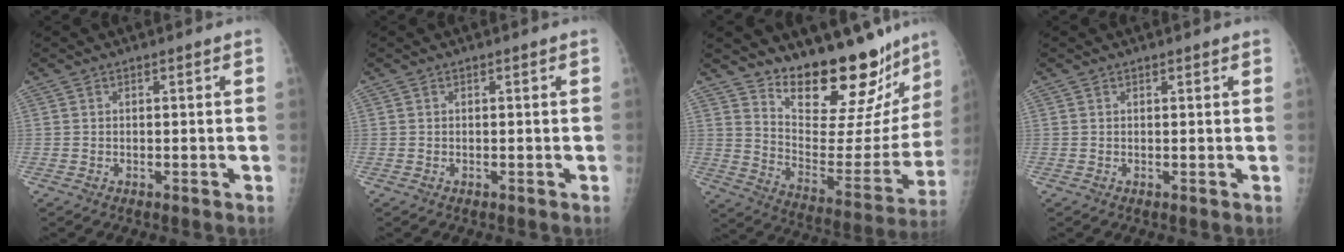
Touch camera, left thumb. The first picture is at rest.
{"total": 0.0}
{"total": 23.8, "force": [20.6, 6.3, 10.1], "torque": [-0.109, -0.161, 0.291]}
{"total": 0.7, "force": [0.6, 0.2, 0.4], "torque": [-0.006, -0.003, 0.008]}